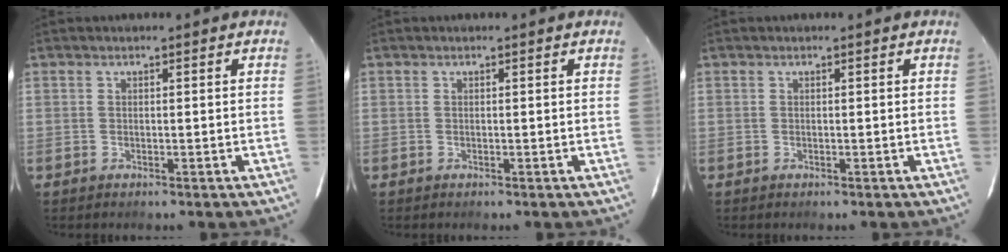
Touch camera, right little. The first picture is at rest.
{"total": 0.0}
{"total": 0.0}